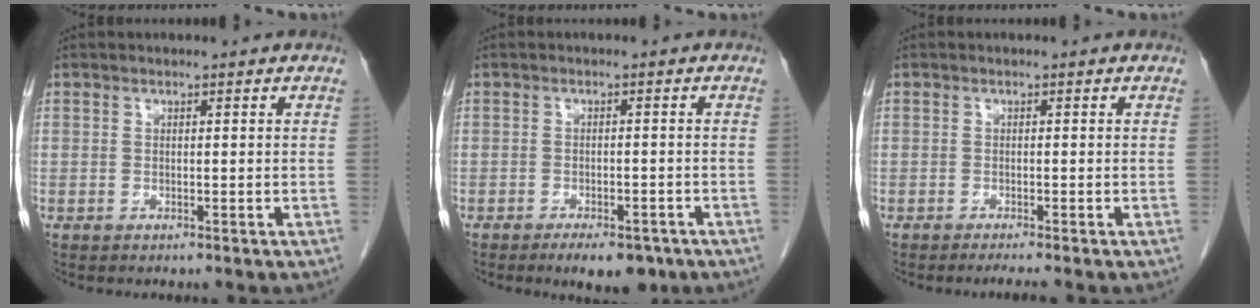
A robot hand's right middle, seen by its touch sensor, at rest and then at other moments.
{"total": 6.2, "force": [-4.5, 2.4, 3.5], "torque": [-0.040, -0.001, -0.061]}
{"total": 2.0, "force": [-1.7, -0.4, 1.0], "torque": [-0.013, -0.001, -0.027]}